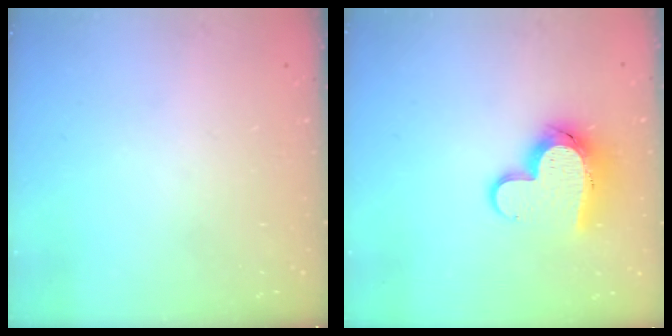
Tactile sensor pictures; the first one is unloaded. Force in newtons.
{"total": 12.5, "press": 12.5, "slide": 1.0}